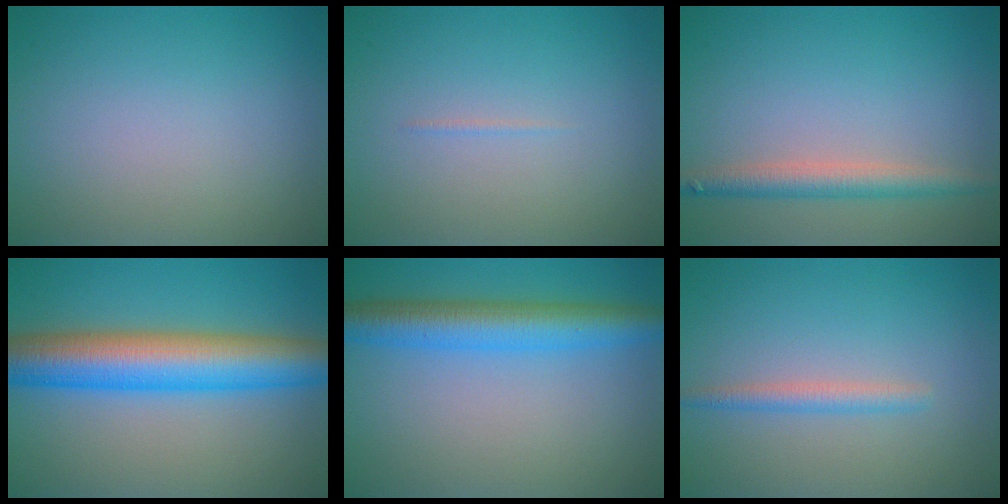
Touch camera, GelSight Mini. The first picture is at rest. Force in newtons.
{"total": 0.7, "press": 0.7, "slide": 0.2}
{"total": 3.0, "press": 3.0, "slide": 0.1}
{"total": 9.7, "press": 9.7, "slide": 0.2}
{"total": 5.9, "press": 5.9, "slide": 0.0}
{"total": 1.7, "press": 1.7, "slide": 0.1}